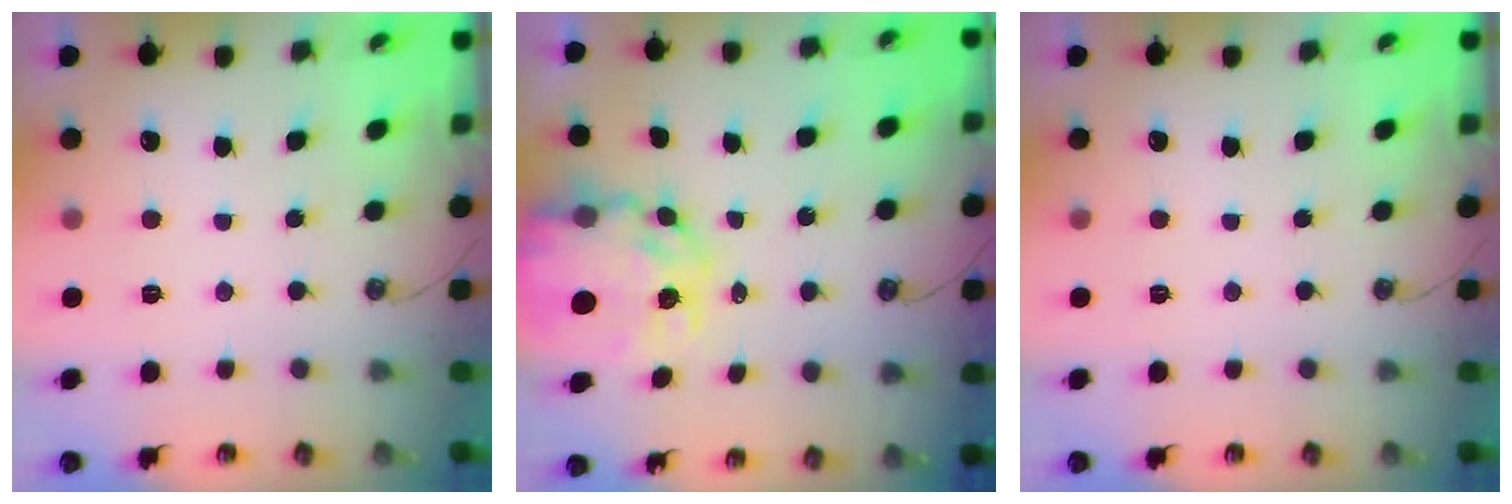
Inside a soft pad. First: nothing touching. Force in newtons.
{"total": 11.9, "press": 11.8, "slide": 1.1}
{"total": 0.0}